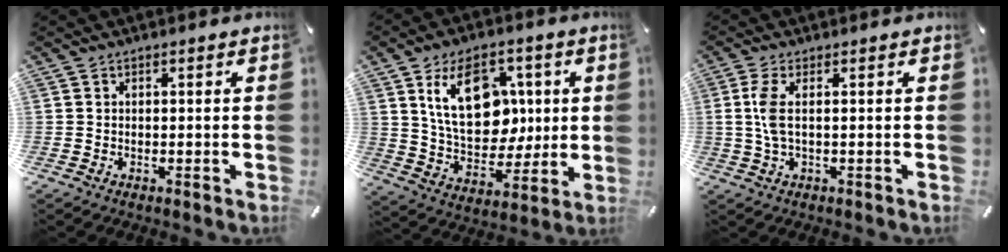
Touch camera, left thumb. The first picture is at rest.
{"total": 18.1, "force": [4.9, 12.9, 11.8], "torque": [-0.200, 0.000, 0.089]}
{"total": 5.2, "force": [0.4, 1.3, 5.0], "torque": [-0.109, -0.006, 0.003]}